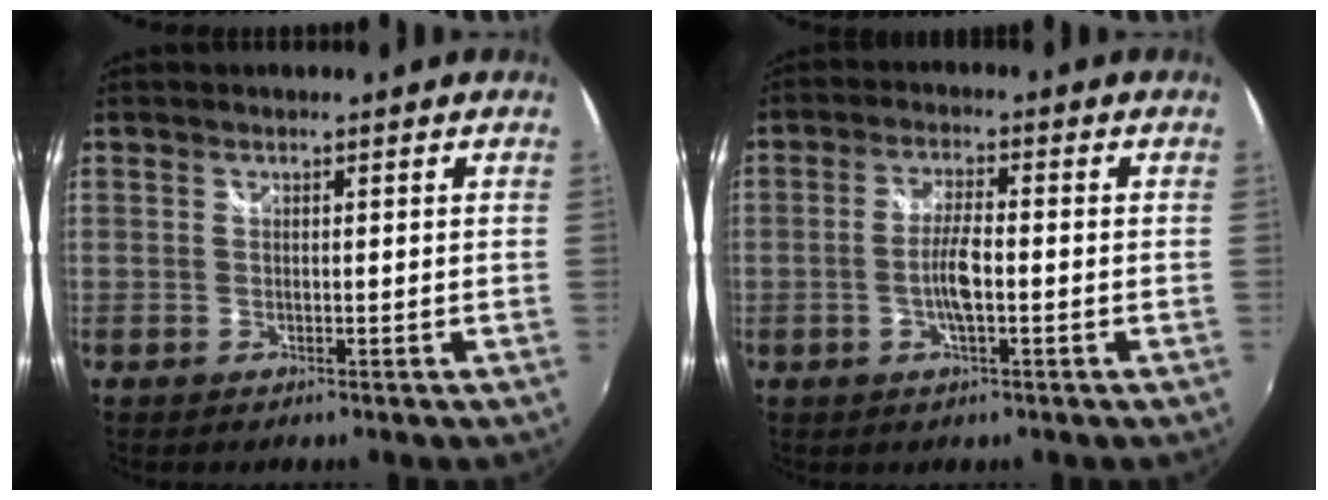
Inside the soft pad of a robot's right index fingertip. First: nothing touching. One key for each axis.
{"total": 5.1, "fx": -1.3, "fy": 1.1, "fz": 4.8, "tx": -0.097, "ty": 0.001, "tz": -0.024}